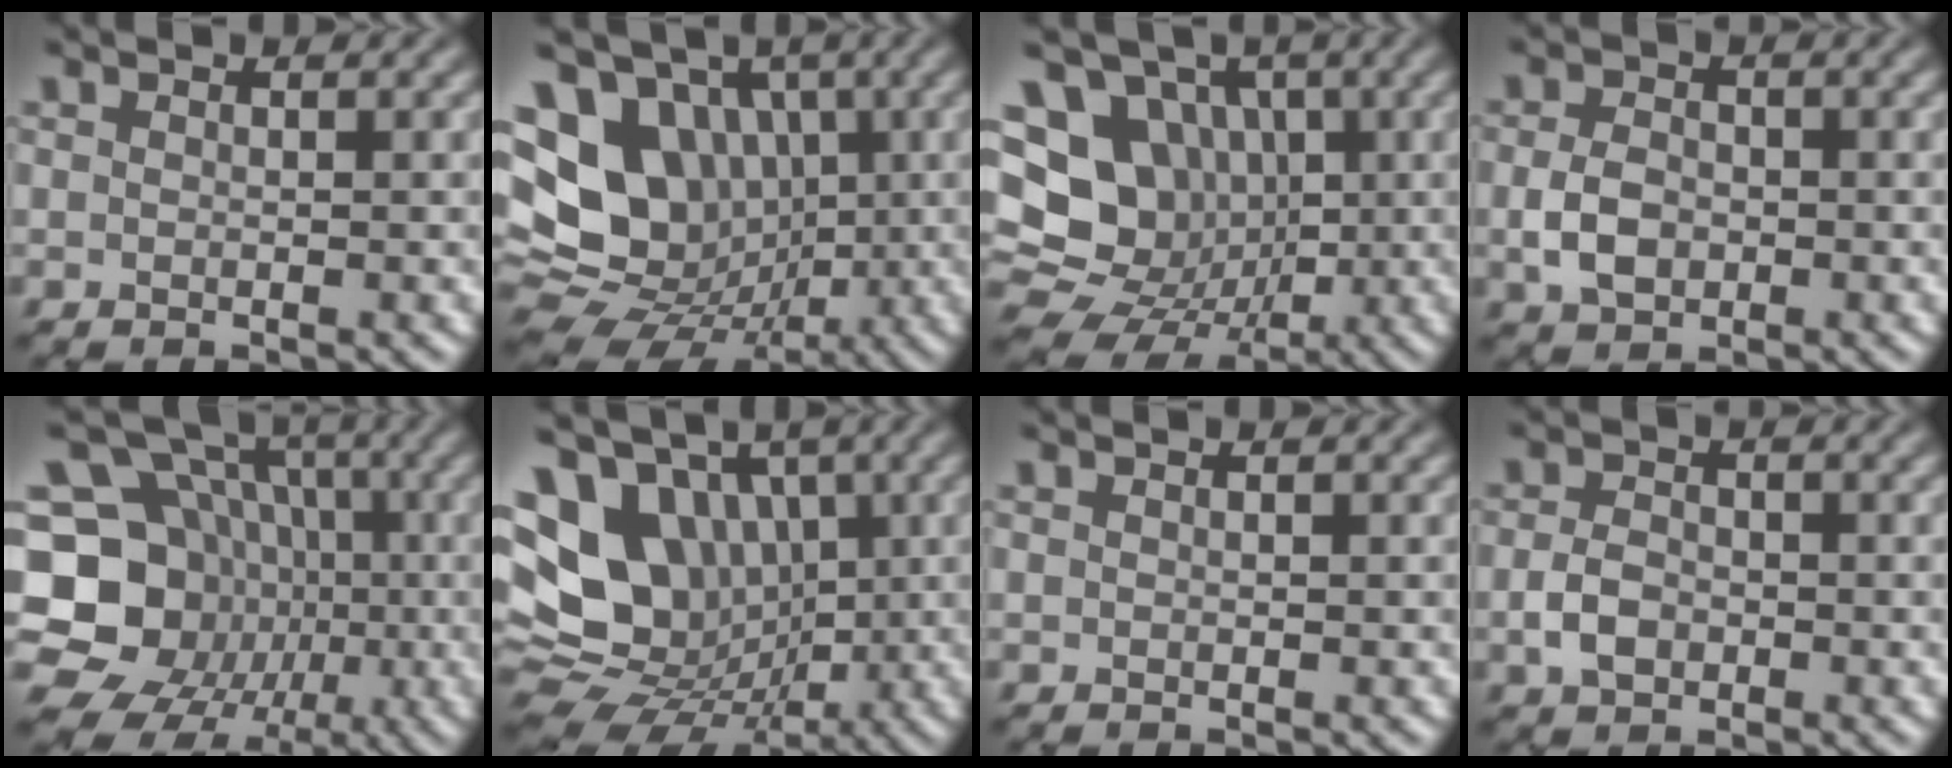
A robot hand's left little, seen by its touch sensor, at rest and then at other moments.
{"total": 14.7, "force": [1.2, 12.1, 8.2], "torque": [-0.149, 0.003, 0.009]}
{"total": 17.6, "force": [1.8, 15.8, 7.5], "torque": [-0.169, 0.010, 0.017]}
{"total": 3.2, "force": [-0.6, 2.3, 2.1], "torque": [-0.044, -0.001, -0.015]}
{"total": 15.8, "force": [-3.5, 14.3, 5.8], "torque": [-0.141, -0.008, -0.074]}
{"total": 13.0, "force": [1.3, 10.5, 7.5], "torque": [-0.133, -0.008, 0.024]}
{"total": 0.0}
{"total": 2.5, "force": [-0.7, 1.7, 1.6], "torque": [-0.032, 0.000, -0.018]}